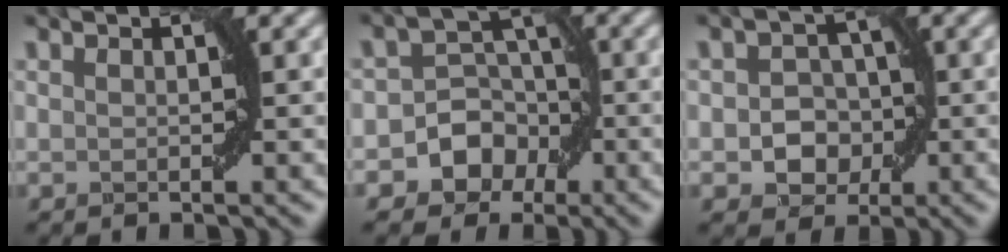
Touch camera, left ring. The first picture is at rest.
{"total": 5.5, "force": [-2.3, 4.6, 1.9], "torque": [0.003, 0.017, -0.063]}
{"total": 3.8, "force": [-0.8, 3.1, 2.0], "torque": [-0.005, -0.001, -0.019]}